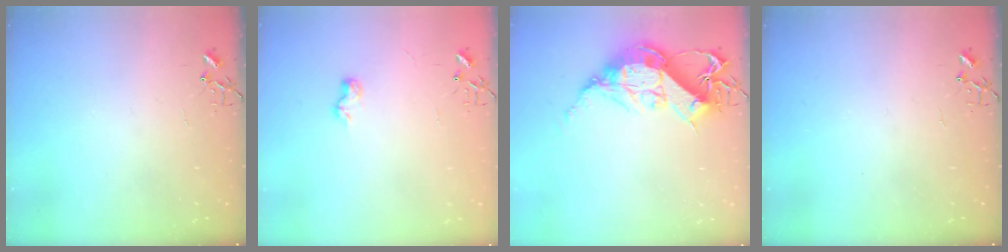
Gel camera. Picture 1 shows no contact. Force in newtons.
{"total": 6.3, "press": 6.3, "slide": 0.8}
{"total": 15.7, "press": 15.6, "slide": 1.4}
{"total": 0.0}